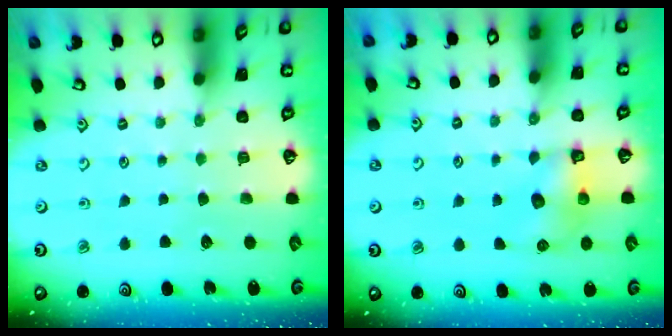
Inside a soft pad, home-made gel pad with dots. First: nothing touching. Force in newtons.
{"total": 6.6, "press": 6.6, "slide": 0.3}